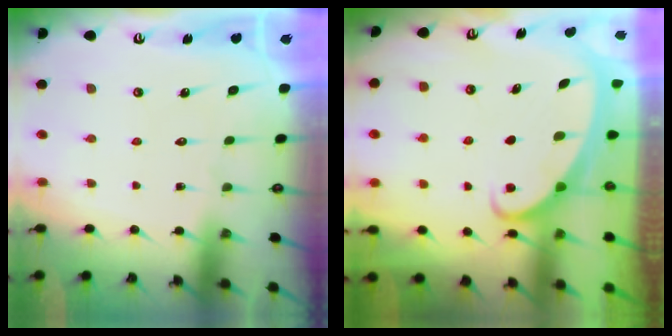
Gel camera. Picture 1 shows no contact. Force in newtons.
{"total": 2.2, "press": 2.2, "slide": 0.3}